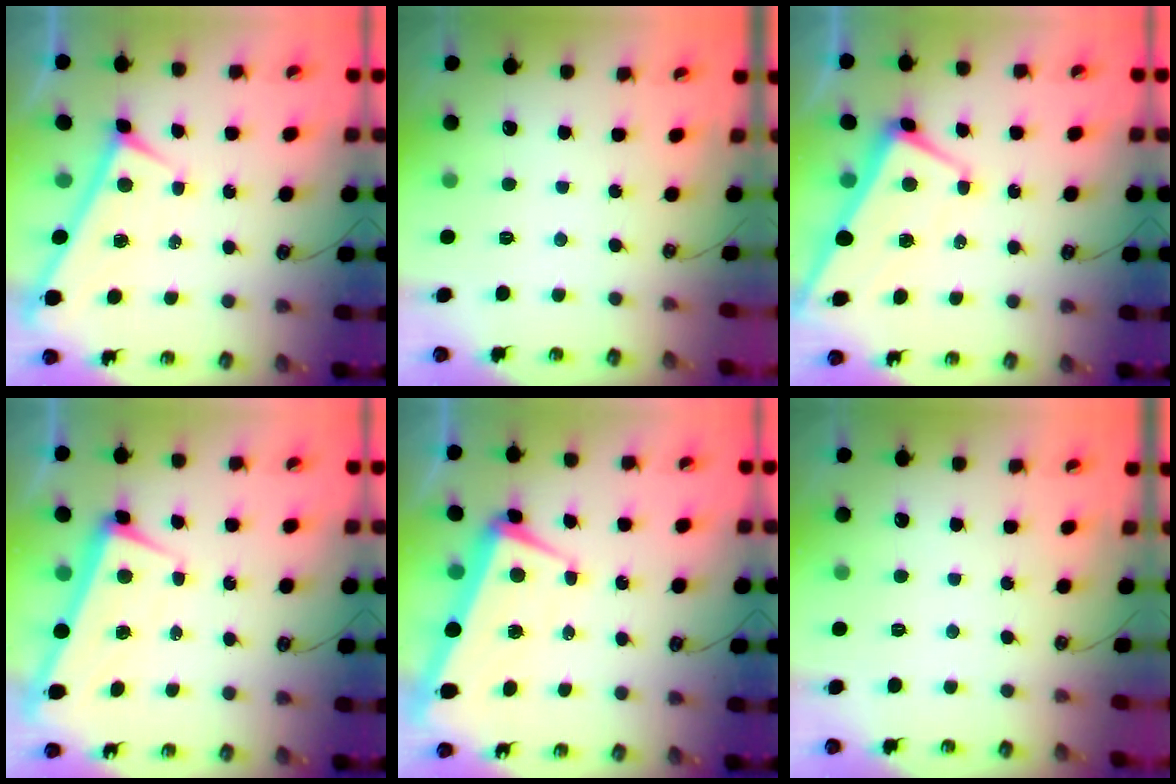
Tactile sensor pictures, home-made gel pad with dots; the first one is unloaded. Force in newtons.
{"total": 0.0}
{"total": 1.0, "press": 0.4, "slide": 1.0}
{"total": 2.0, "press": 1.0, "slide": 1.7}
{"total": 1.6, "press": 1.4, "slide": 0.9}
{"total": 0.0}